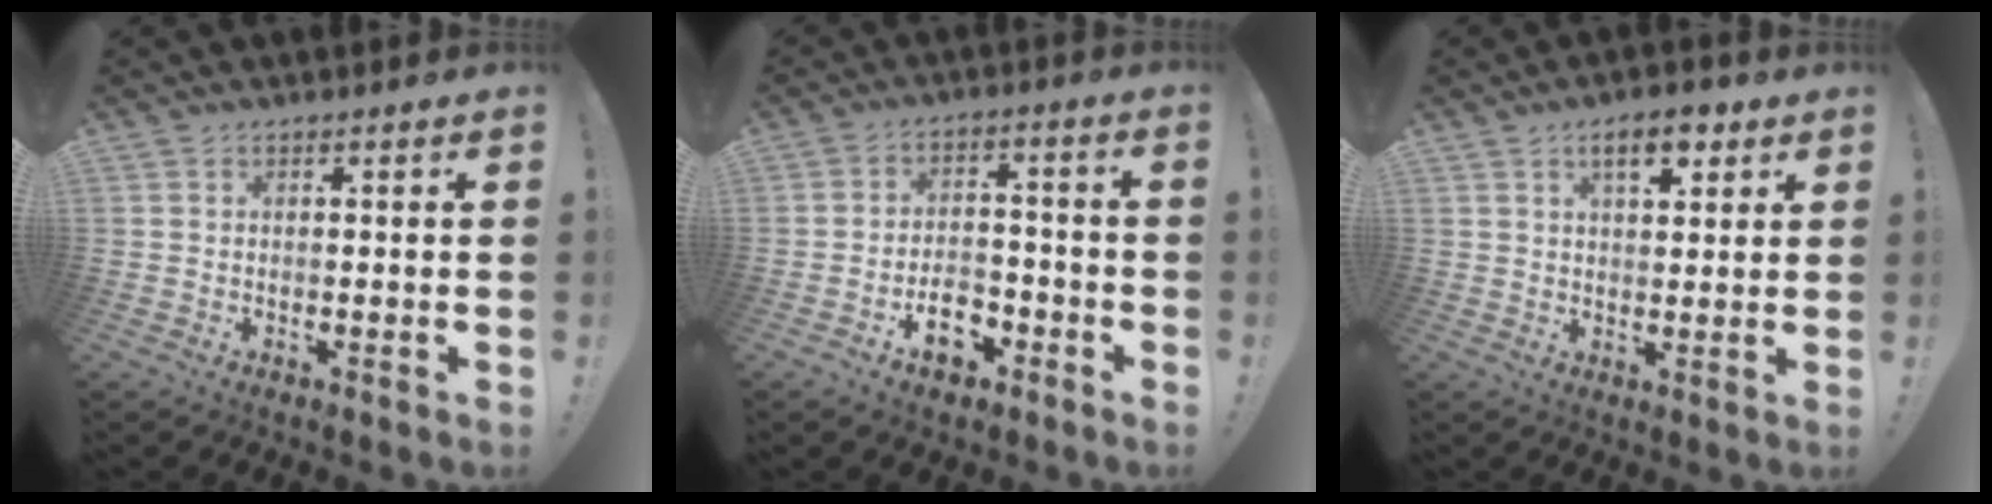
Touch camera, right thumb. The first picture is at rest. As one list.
[{"total": 8.5, "force": [-4.9, 5.2, 4.6], "torque": [-0.058, 0.041, -0.081]}, {"total": 7.3, "force": [3.9, 3.3, 5.2], "torque": [-0.075, -0.006, 0.066]}]